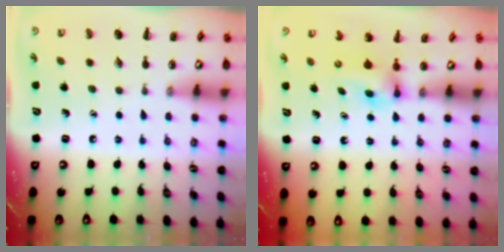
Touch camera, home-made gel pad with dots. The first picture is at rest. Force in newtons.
{"total": 2.5, "press": 2.2, "slide": 1.2}